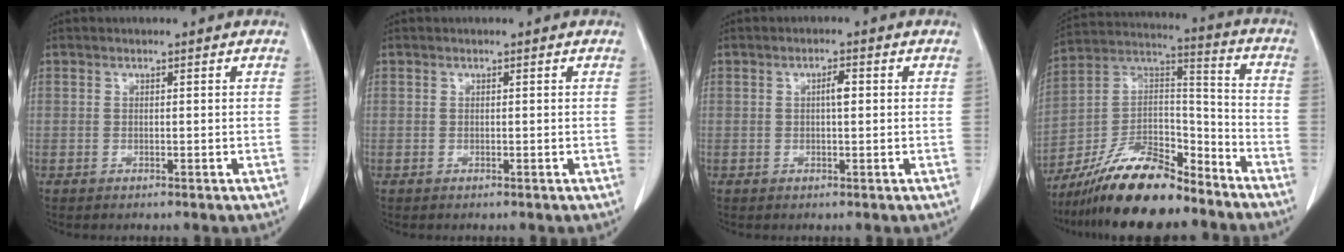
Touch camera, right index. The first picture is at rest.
{"total": 0.0}
{"total": 2.0, "force": [0.3, 0.4, 1.9], "torque": [-0.033, 0.003, 0.005]}
{"total": 17.8, "force": [-14.6, 4.7, 8.9], "torque": [-0.164, 0.021, -0.262]}